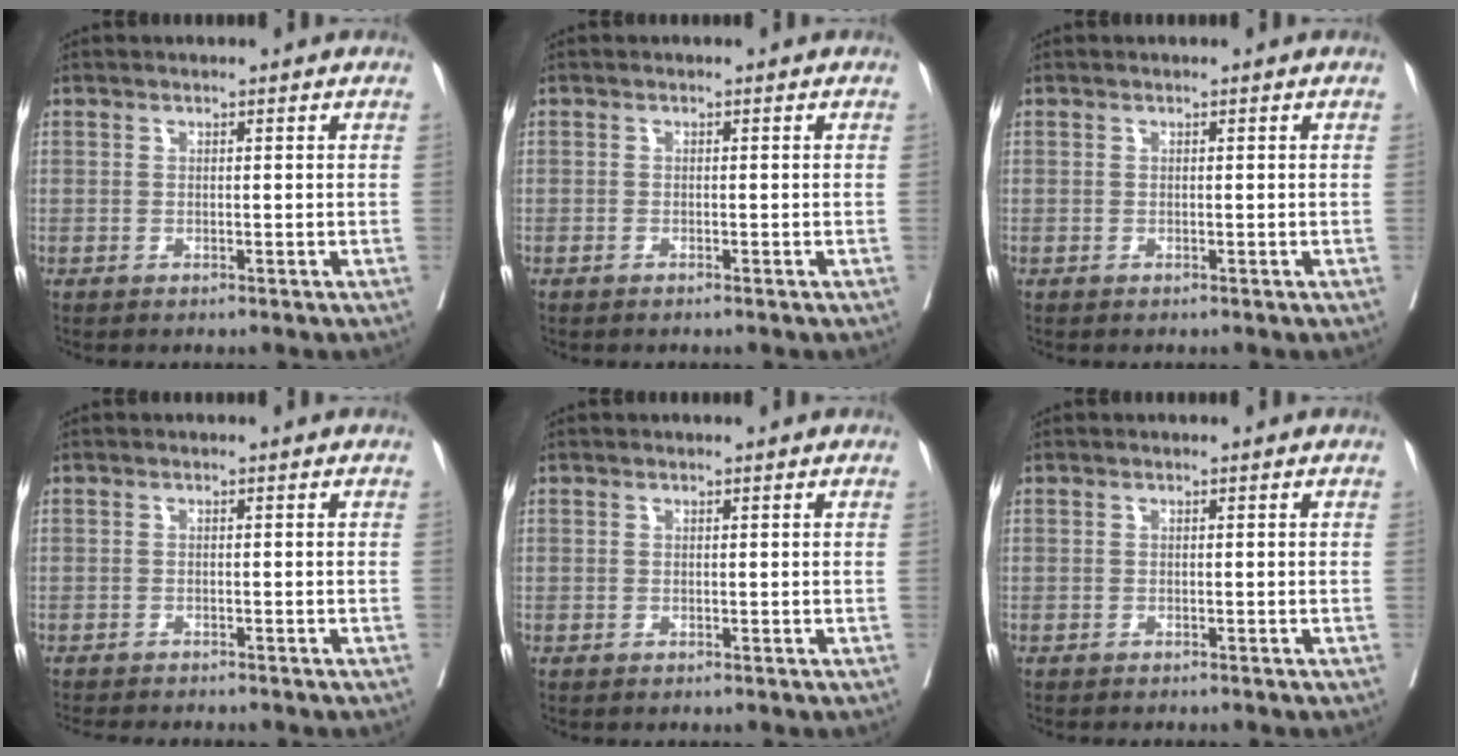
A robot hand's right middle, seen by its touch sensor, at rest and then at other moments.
{"total": 0.5, "force": [-0.4, 0.0, 0.3], "torque": [-0.008, -0.002, -0.008]}
{"total": 0.0}
{"total": 6.3, "force": [-5.8, 0.8, 2.3], "torque": [-0.030, -0.010, -0.086]}
{"total": 0.0}
{"total": 1.9, "force": [-1.8, 0.3, 0.7], "torque": [-0.012, -0.003, -0.021]}